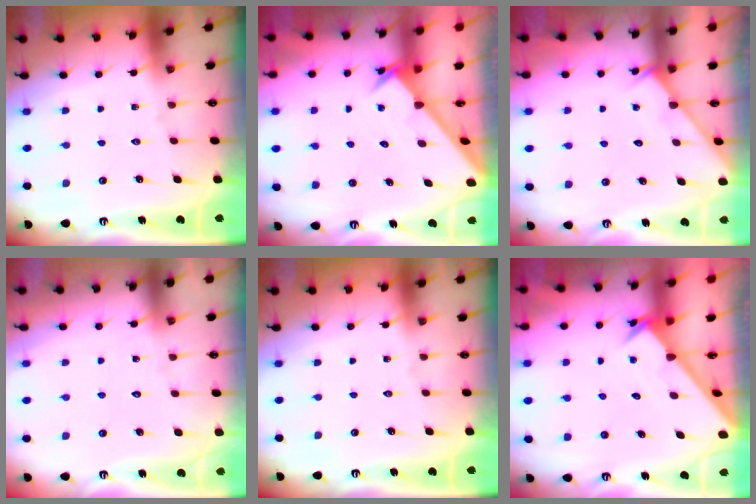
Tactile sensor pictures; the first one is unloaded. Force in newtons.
{"total": 2.4, "press": 2.4, "slide": 0.2}
{"total": 5.1, "press": 5.1, "slide": 0.3}
{"total": 5.3, "press": 5.2, "slide": 0.5}
{"total": 0.0}
{"total": 2.4, "press": 2.4, "slide": 0.2}